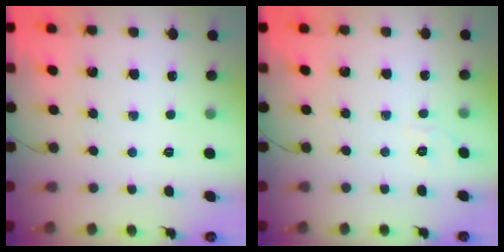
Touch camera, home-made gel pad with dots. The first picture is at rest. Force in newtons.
{"total": 3.4, "press": 2.9, "slide": 1.7}